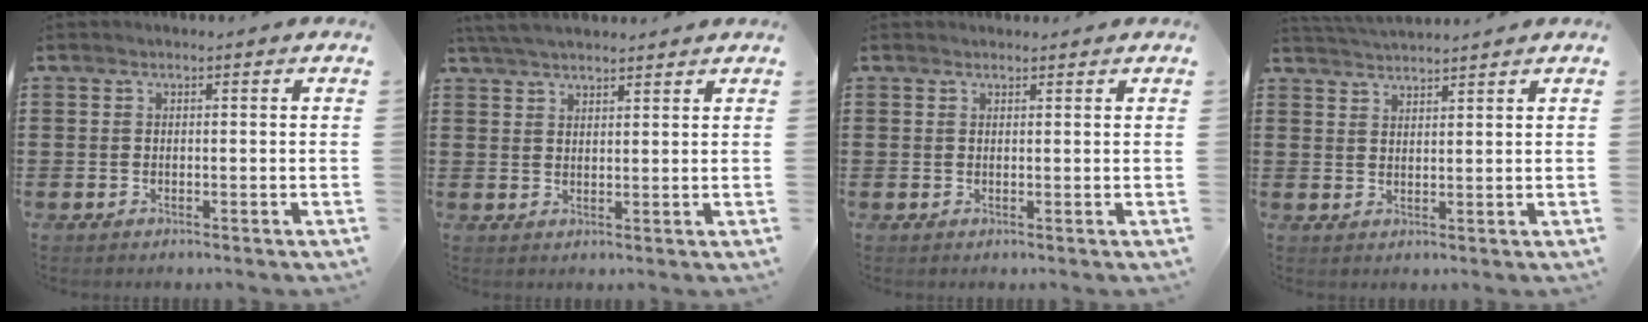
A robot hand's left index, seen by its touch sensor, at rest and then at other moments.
{"total": 4.2, "force": [3.8, 0.4, 1.6], "torque": [-0.041, -0.003, 0.073]}
{"total": 0.9, "force": [0.9, 0.2, 0.0], "torque": [-0.002, 0.001, 0.017]}
{"total": 2.7, "force": [2.7, -0.3, 0.0], "torque": [-0.008, -0.008, 0.051]}